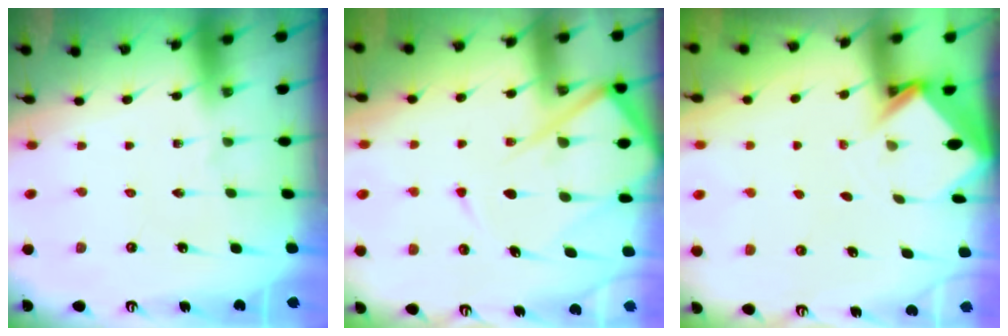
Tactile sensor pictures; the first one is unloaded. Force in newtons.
{"total": 13.1, "press": 13.1, "slide": 1.2}
{"total": 3.1, "press": 3.1, "slide": 0.2}